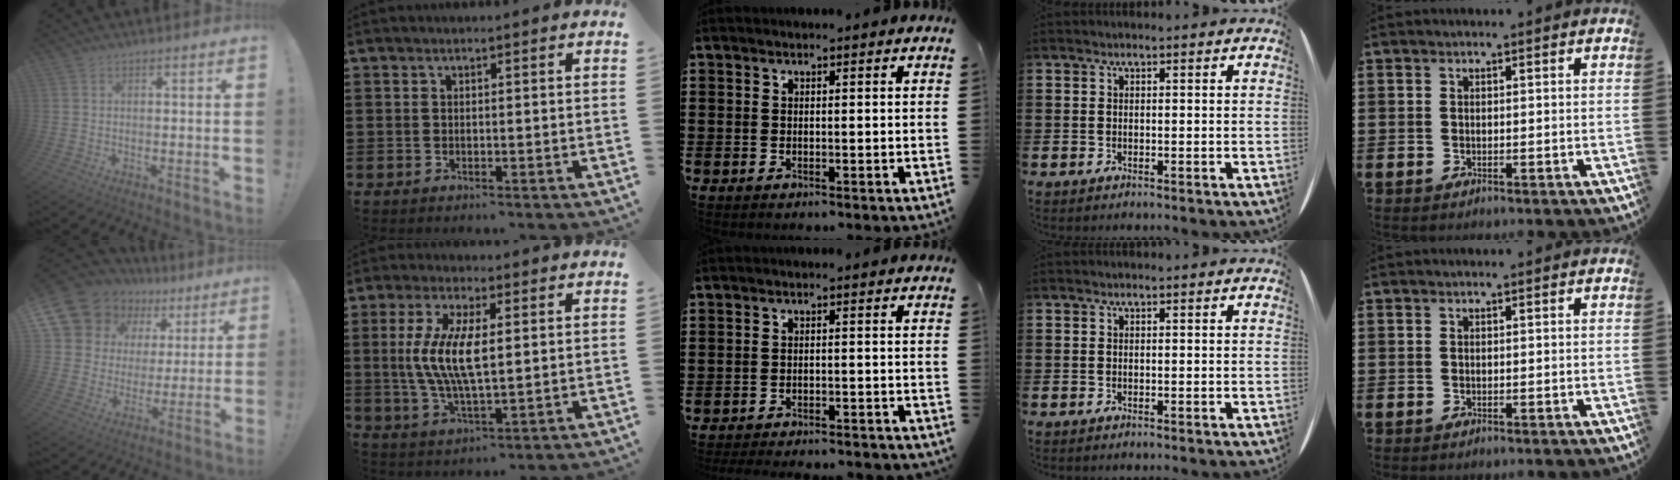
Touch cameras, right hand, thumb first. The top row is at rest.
{"thumb": {"total": 14.1, "force": [8.5, 10.1, 4.9], "torque": [-0.089, -0.052, 0.176]}, "index": {"total": 9.2, "force": [0.9, 3.3, 8.5], "torque": [-0.182, 0.003, 0.011]}, "middle": {"total": 2.8, "force": [-2.7, -0.1, 0.4], "torque": [-0.008, 0.000, -0.057]}}